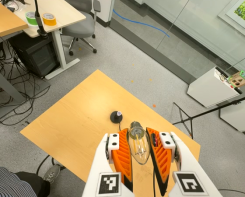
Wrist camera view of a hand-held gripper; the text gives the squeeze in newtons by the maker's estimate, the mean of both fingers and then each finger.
{"total": 22.9, "left": 24.8, "right": 21.0}